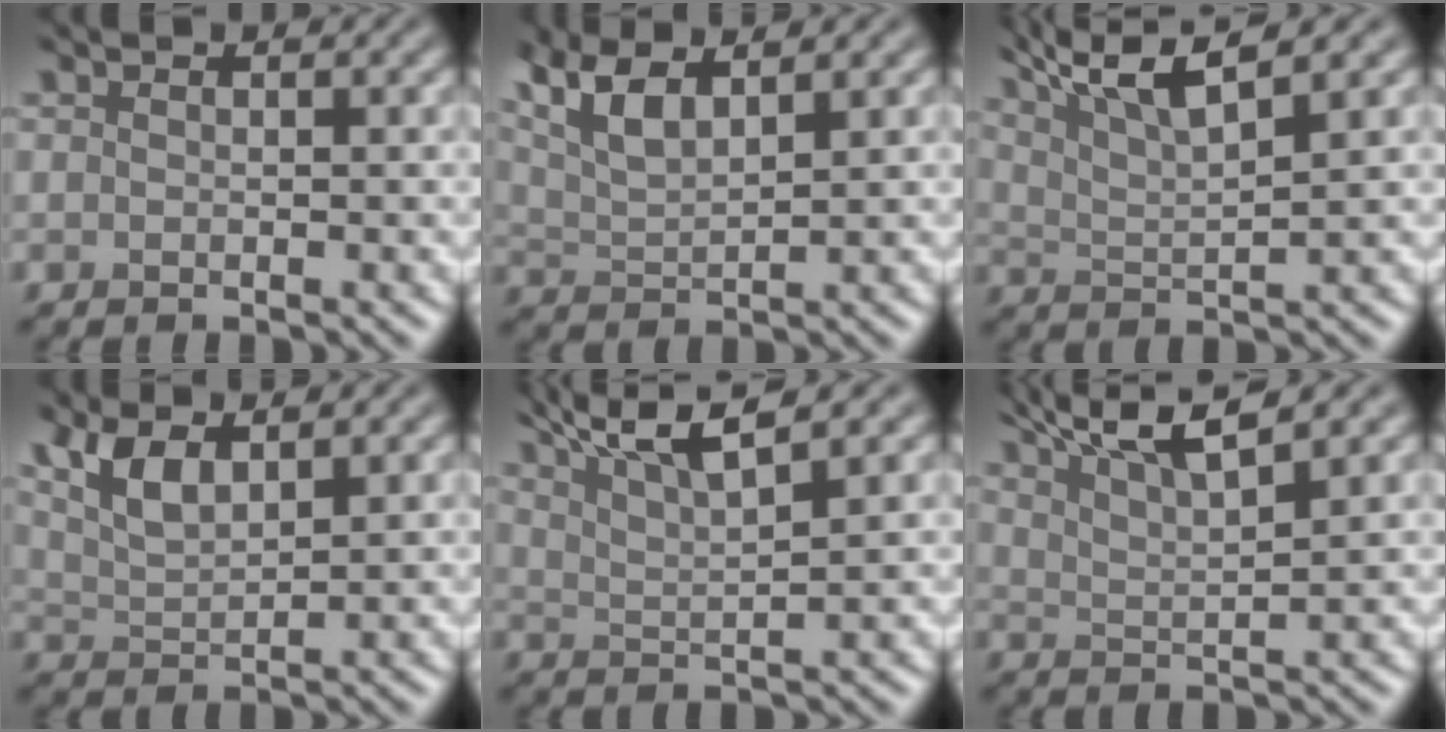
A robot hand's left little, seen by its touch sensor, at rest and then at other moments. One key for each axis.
{"total": 5.7, "fx": 3.6, "fy": 2.0, "fz": 4.0, "tx": -0.087, "ty": 0.013, "tz": 0.066}
{"total": 7.0, "fx": 5.0, "fy": 1.5, "fz": 4.6, "tx": -0.080, "ty": 0.021, "tz": 0.080}
{"total": 3.9, "fx": 2.3, "fy": 1.5, "fz": 2.8, "tx": -0.068, "ty": 0.002, "tz": 0.049}
{"total": 6.2, "fx": 4.7, "fy": 1.2, "fz": 3.8, "tx": -0.067, "ty": 0.017, "tz": 0.077}
{"total": 6.8, "fx": 5.3, "fy": 1.4, "fz": 4.1, "tx": -0.067, "ty": 0.023, "tz": 0.074}